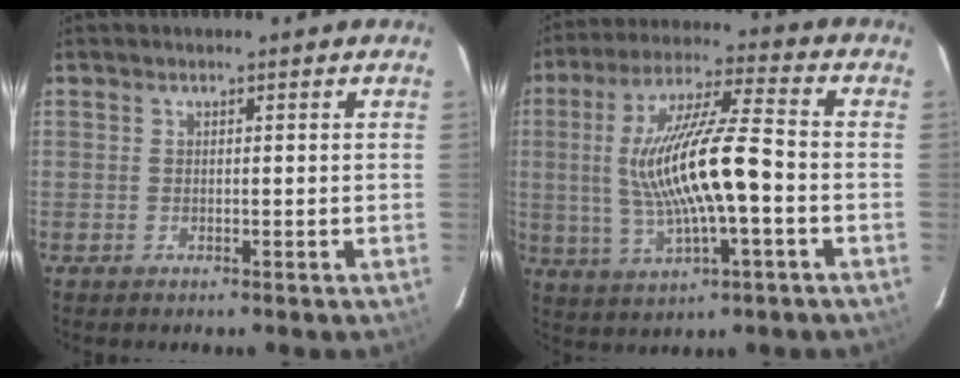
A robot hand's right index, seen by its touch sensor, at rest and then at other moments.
{"total": 16.1, "force": [-1.5, 3.1, 15.7], "torque": [-0.300, 0.002, -0.019]}